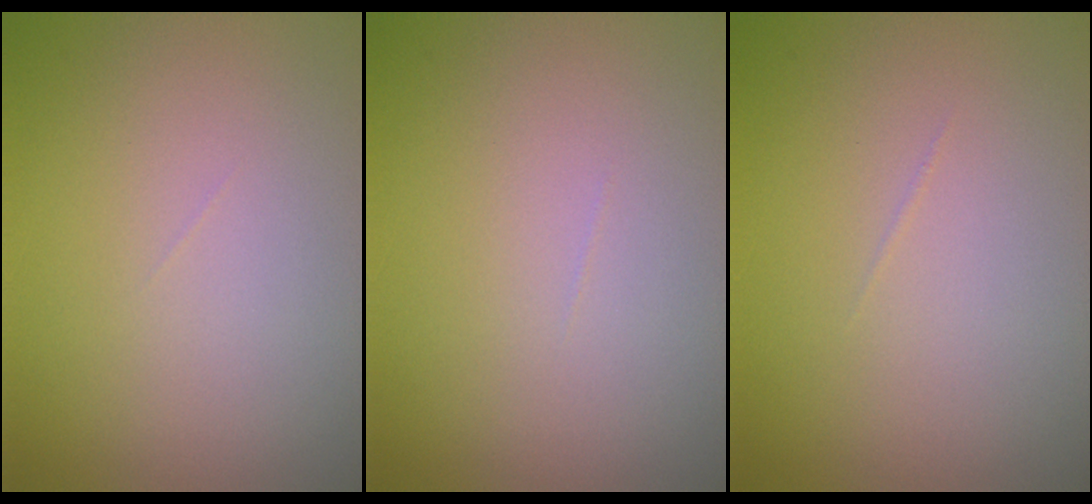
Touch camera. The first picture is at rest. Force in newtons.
{"total": 0.0}
{"total": 0.0}